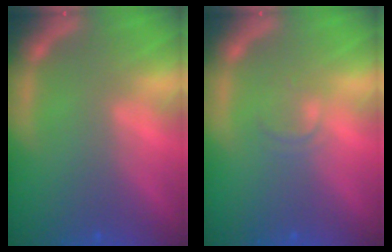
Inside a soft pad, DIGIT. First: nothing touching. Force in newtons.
{"total": 1.4}